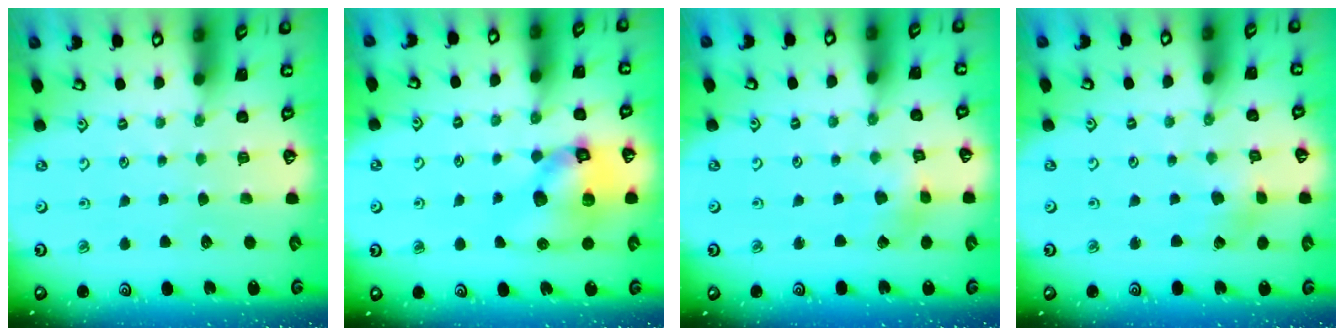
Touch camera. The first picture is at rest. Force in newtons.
{"total": 13.9, "press": 13.8, "slide": 2.1}
{"total": 2.8, "press": 2.8, "slide": 0.3}
{"total": 2.5, "press": 2.4, "slide": 0.4}